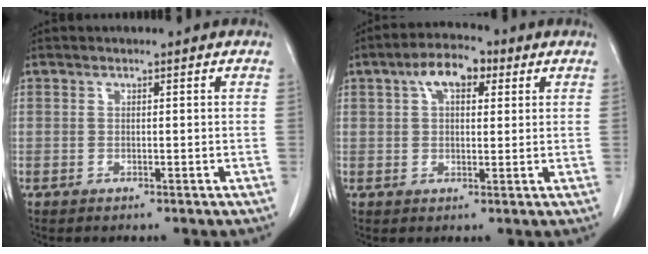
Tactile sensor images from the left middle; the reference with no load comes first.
{"total": 6.5, "force": [2.8, 3.2, 4.9], "torque": [-0.086, 0.024, 0.044]}